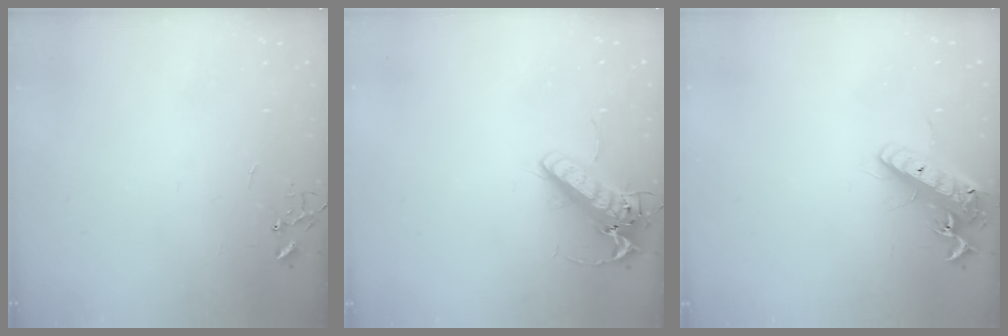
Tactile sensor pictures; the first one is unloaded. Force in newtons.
{"total": 14.8, "press": 14.5, "slide": 2.9}
{"total": 15.0, "press": 14.7, "slide": 3.1}